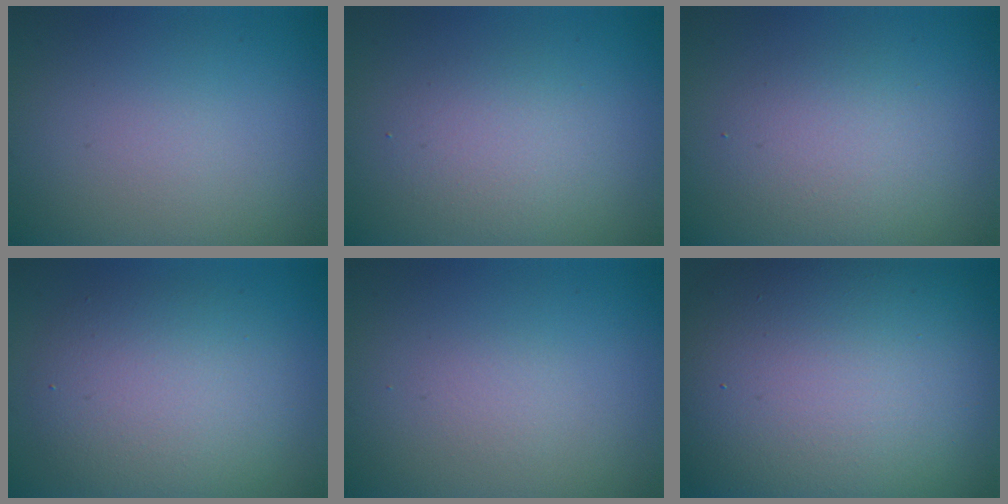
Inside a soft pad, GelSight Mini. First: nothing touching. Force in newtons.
{"total": 2.5, "press": 2.5, "slide": 0.2}
{"total": 3.0, "press": 3.0, "slide": 0.2}
{"total": 5.7, "press": 5.7, "slide": 0.4}
{"total": 0.7, "press": 0.7, "slide": 0.0}
{"total": 17.9, "press": 17.9, "slide": 1.1}